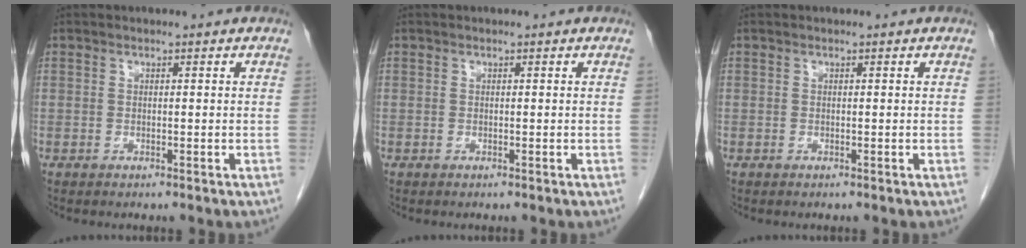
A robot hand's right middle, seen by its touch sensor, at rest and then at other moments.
{"total": 0.0}
{"total": 0.0}